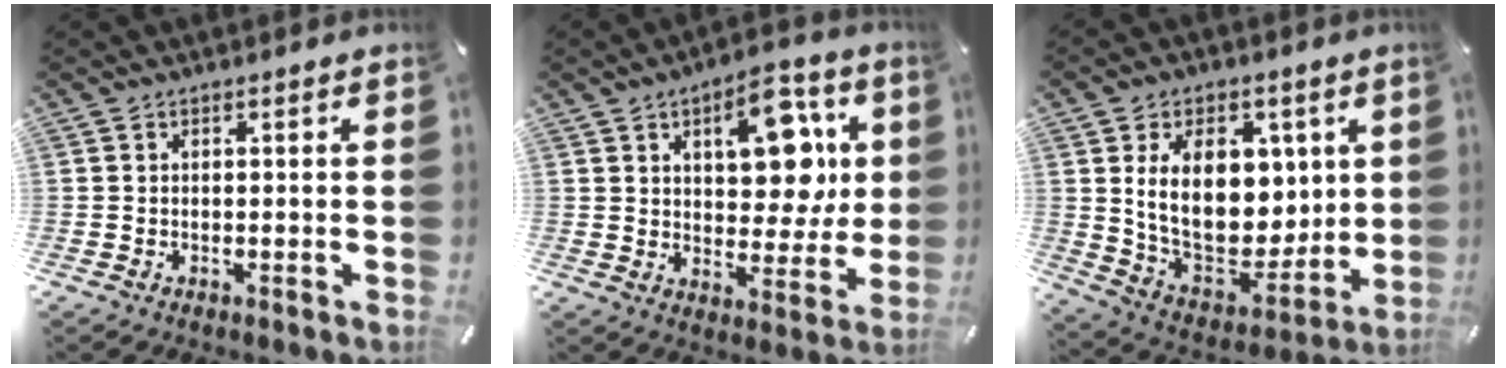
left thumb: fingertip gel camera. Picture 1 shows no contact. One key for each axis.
{"total": 14.7, "fx": 4.9, "fy": 8.8, "fz": 10.8, "tx": -0.136, "ty": -0.012, "tz": 0.080}
{"total": 19.4, "fx": 5.0, "fy": 13.1, "fz": 13.3, "tx": -0.227, "ty": -0.041, "tz": 0.093}